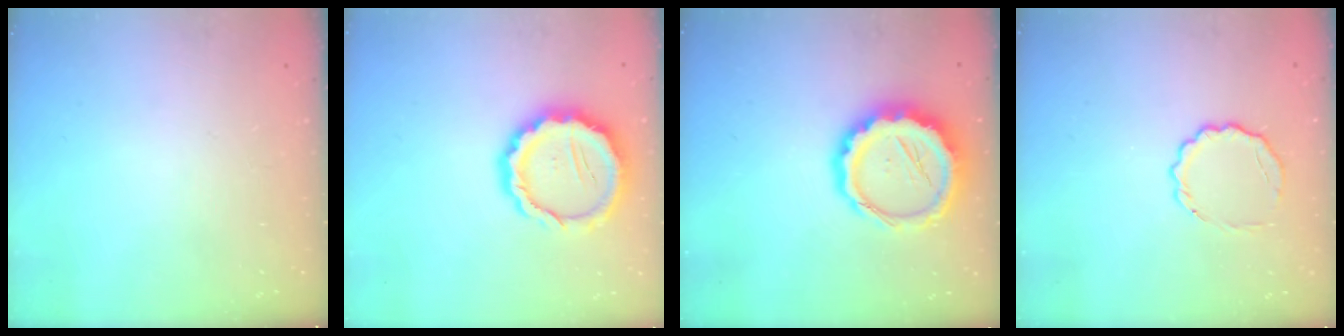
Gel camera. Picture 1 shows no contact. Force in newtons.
{"total": 12.8, "press": 12.6, "slide": 2.1}
{"total": 11.8, "press": 11.4, "slide": 2.8}
{"total": 6.7, "press": 6.5, "slide": 1.7}